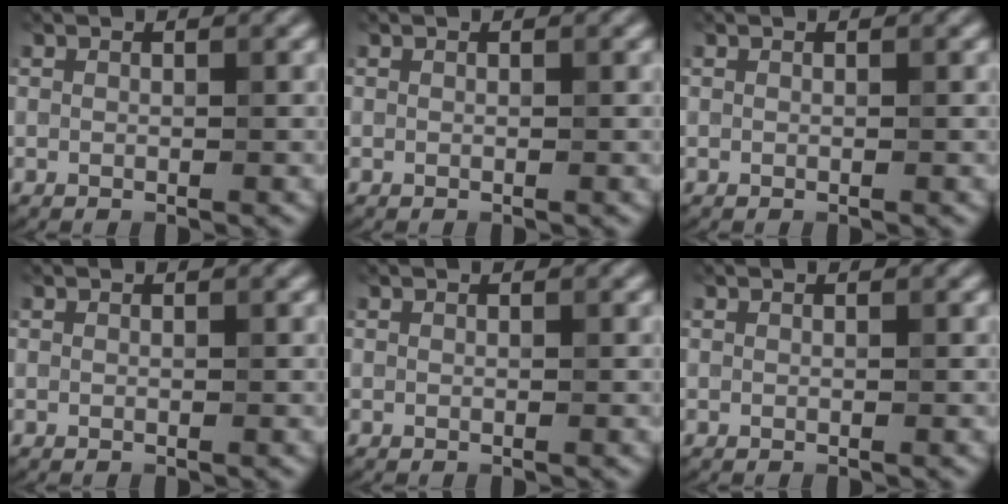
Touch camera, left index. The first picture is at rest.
{"total": 0.0}
{"total": 0.0}
{"total": 0.0}
{"total": 0.0}
{"total": 0.0}